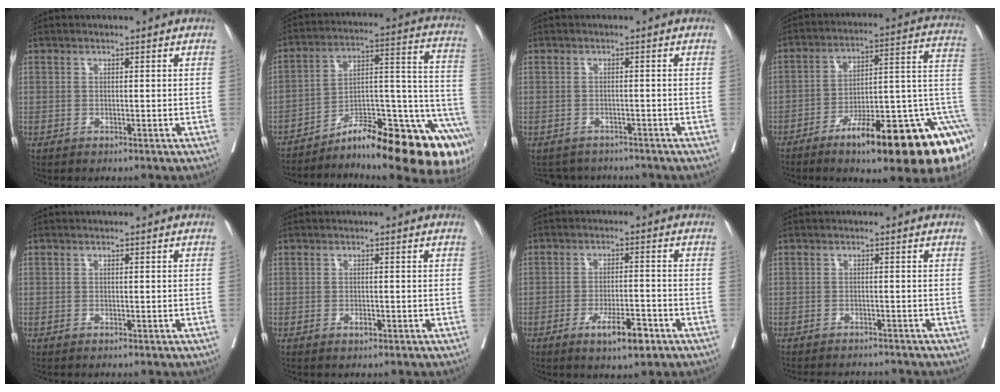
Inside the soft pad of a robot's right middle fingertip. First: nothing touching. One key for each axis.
{"total": 27.2, "fx": -19.3, "fy": 4.0, "fz": 18.7, "tx": -0.161, "ty": 0.018, "tz": -0.285}
{"total": 4.6, "fx": -4.4, "fy": 1.4, "fz": -0.2, "tx": 0.007, "ty": 0.005, "tz": -0.060}
{"total": 25.1, "fx": -9.4, "fy": 4.9, "fz": 22.8, "tx": -0.196, "ty": 0.041, "tz": -0.135}
{"total": 0.0}
{"total": 1.1, "fx": -0.6, "fy": 0.4, "fz": 0.8, "tx": -0.014, "ty": 0.000, "tz": -0.009}
{"total": 6.4, "fx": -3.6, "fy": 1.4, "fz": 5.1, "tx": -0.085, "ty": -0.005, "tz": -0.054}
{"total": 6.4, "fx": -6.2, "fy": 1.2, "fz": 1.5, "tx": -0.014, "ty": -0.006, "tz": -0.082}